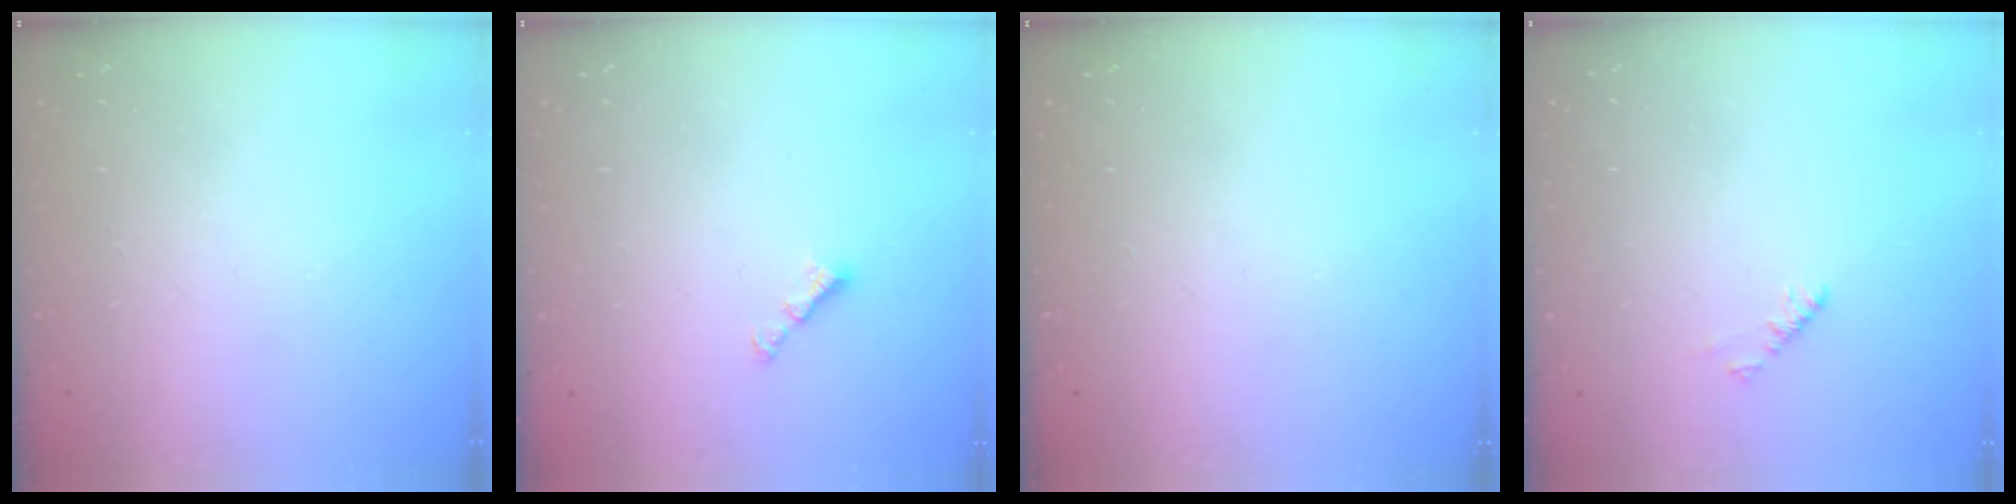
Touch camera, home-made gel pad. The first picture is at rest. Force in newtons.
{"total": 3.0, "press": 2.9, "slide": 0.5}
{"total": 0.0}
{"total": 3.4, "press": 3.3, "slide": 0.5}